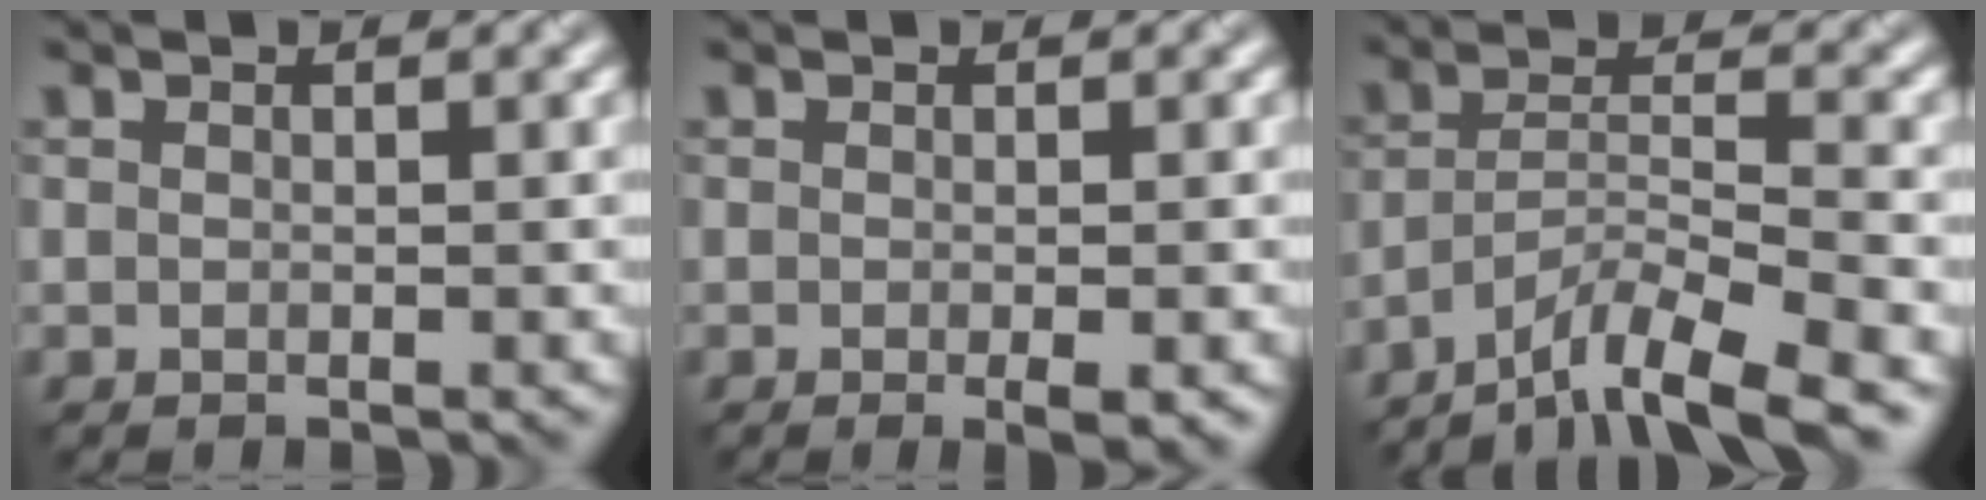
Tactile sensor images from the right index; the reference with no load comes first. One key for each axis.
{"total": 1.6, "fx": -0.6, "fy": 0.2, "fz": 1.5, "tx": -0.021, "ty": -0.007, "tz": -0.007}
{"total": 7.1, "fx": -5.4, "fy": 1.2, "fz": 4.4, "tx": -0.062, "ty": 0.002, "tz": -0.102}